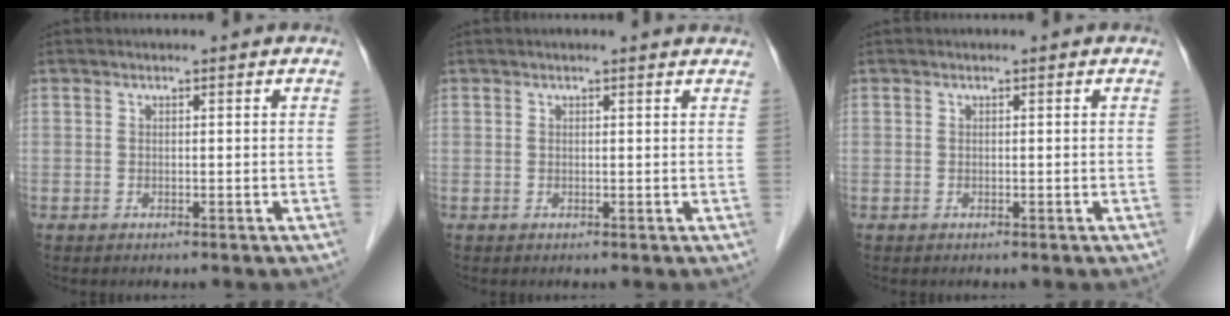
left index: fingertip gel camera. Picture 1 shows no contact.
{"total": 3.0, "force": [2.9, 0.1, 0.8], "torque": [-0.012, 0.006, 0.022]}
{"total": 0.0}